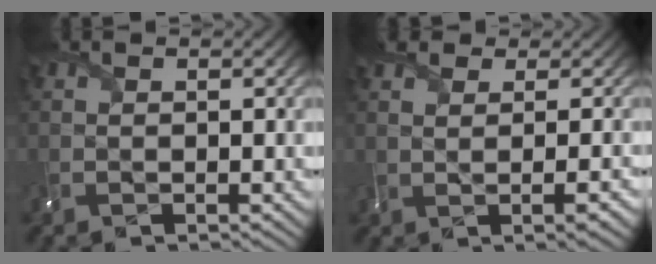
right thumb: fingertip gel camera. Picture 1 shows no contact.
{"total": 4.8, "force": [2.6, 1.6, 3.7], "torque": [-0.048, 0.021, 0.018]}